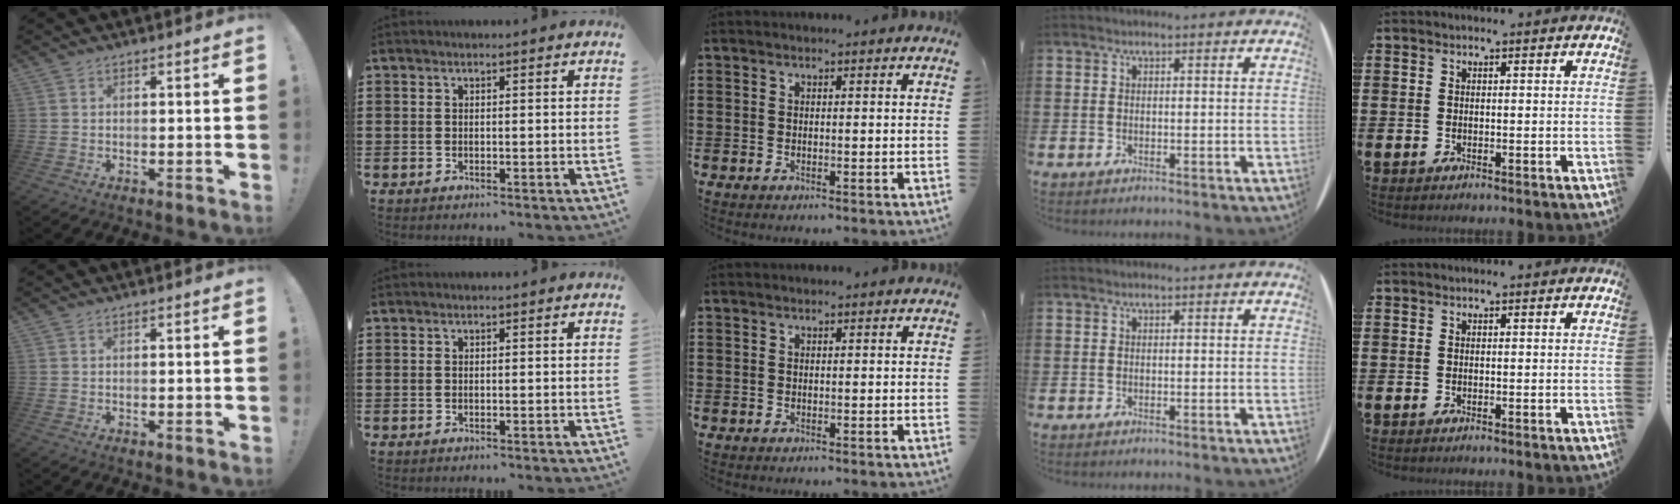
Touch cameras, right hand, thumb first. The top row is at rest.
{}